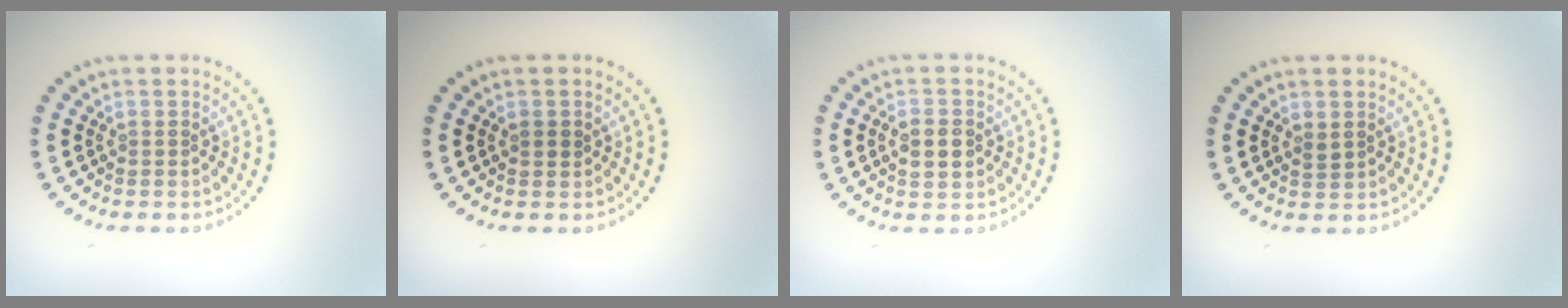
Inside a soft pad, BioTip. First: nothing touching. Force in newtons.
{"total": 0.9, "press": 0.8, "slide": 0.3}
{"total": 2.6, "press": 2.6, "slide": 0.2}
{"total": 0.7, "press": 0.7, "slide": 0.3}